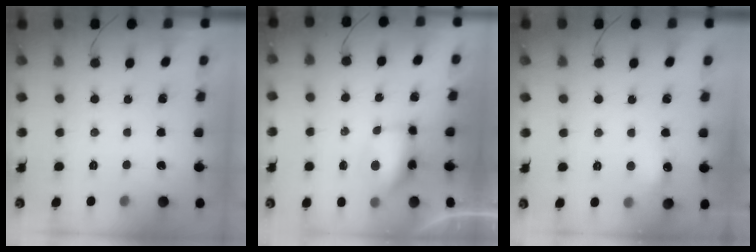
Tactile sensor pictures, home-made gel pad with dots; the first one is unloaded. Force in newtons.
{"total": 12.5, "press": 9.3, "slide": 8.3}
{"total": 6.9, "press": 6.7, "slide": 1.9}